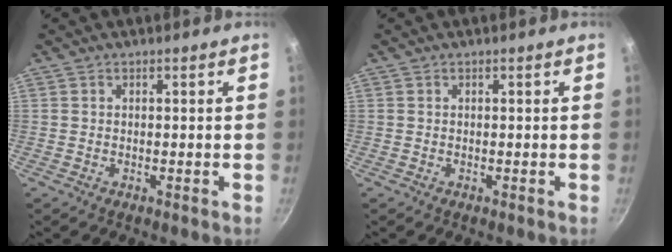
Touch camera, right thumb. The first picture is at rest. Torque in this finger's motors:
{"motor_torque": [0.00, 0.00, 0.02, 0.00, 0.00]}